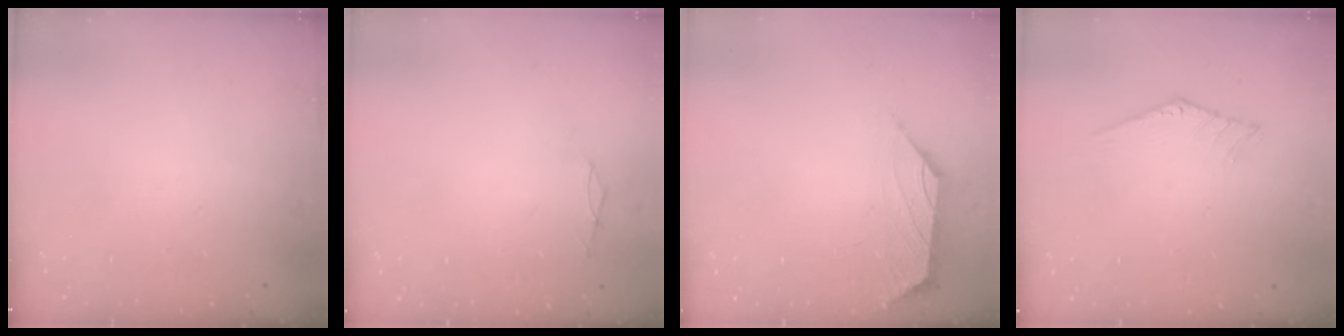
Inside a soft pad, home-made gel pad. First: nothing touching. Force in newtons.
{"total": 0.0}
{"total": 0.0}
{"total": 0.0}